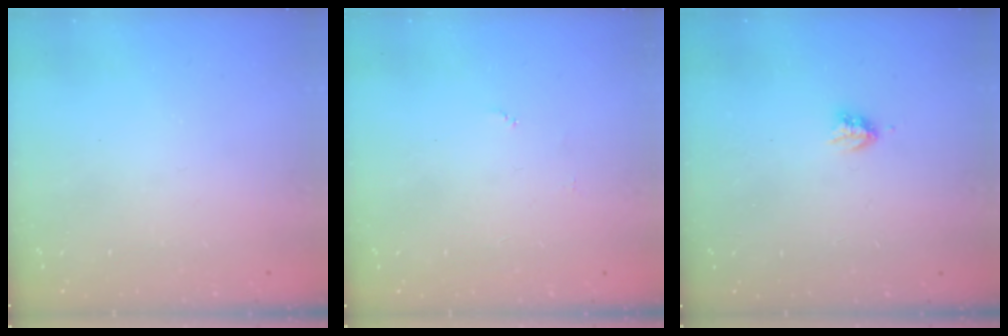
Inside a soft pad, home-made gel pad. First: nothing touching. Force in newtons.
{"total": 3.7, "press": 3.7, "slide": 0.4}
{"total": 2.9, "press": 2.9, "slide": 0.5}